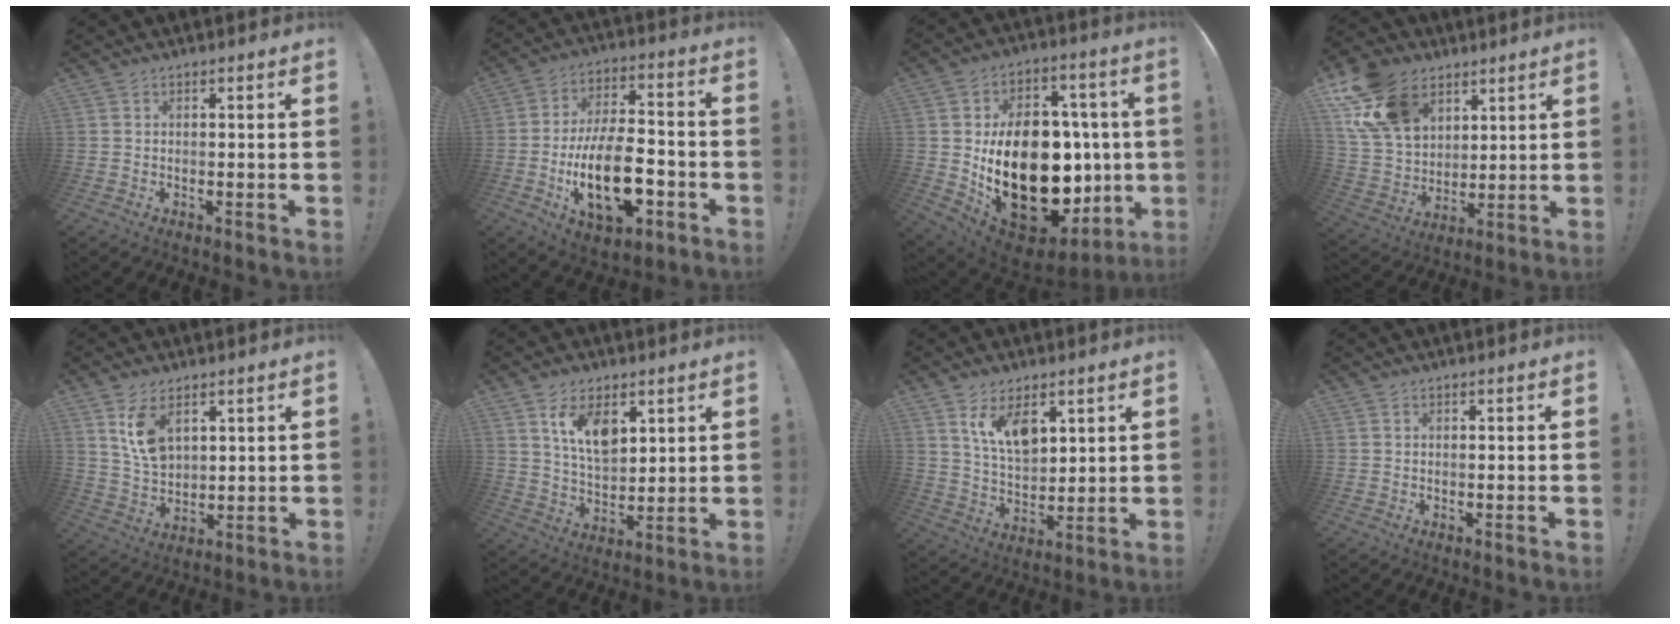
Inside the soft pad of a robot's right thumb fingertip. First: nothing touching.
{"total": 20.5, "force": [-6.5, 10.2, 16.5], "torque": [-0.284, 0.028, -0.101]}
{"total": 30.4, "force": [-1.2, 19.8, 23.0], "torque": [-0.413, -0.005, 0.033]}
{"total": 18.2, "force": [9.9, 12.2, 9.2], "torque": [-0.179, -0.041, 0.192]}
{"total": 9.4, "force": [4.9, 5.5, 5.9], "torque": [-0.099, -0.015, 0.095]}
{"total": 10.9, "force": [5.7, 6.0, 7.0], "torque": [-0.113, -0.024, 0.106]}
{"total": 10.9, "force": [6.3, 5.9, 6.7], "torque": [-0.119, -0.027, 0.119]}
{"total": 0.0}